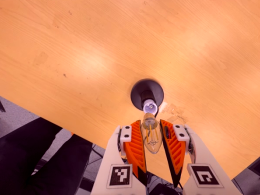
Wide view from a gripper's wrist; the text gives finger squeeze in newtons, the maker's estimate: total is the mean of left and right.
{"total": 10.3, "left": 9.7, "right": 11.0}